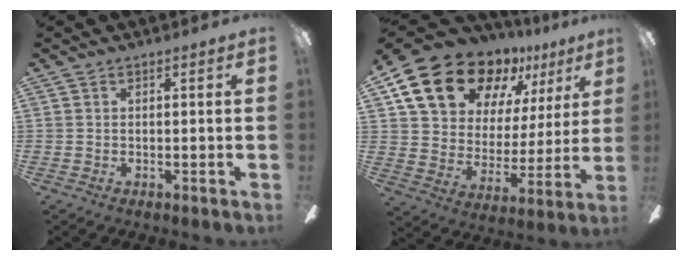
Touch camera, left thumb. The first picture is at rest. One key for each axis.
{"total": 20.6, "fx": 14.1, "fy": 11.9, "fz": 9.2, "tx": -0.175, "ty": -0.081, "tz": 0.263}